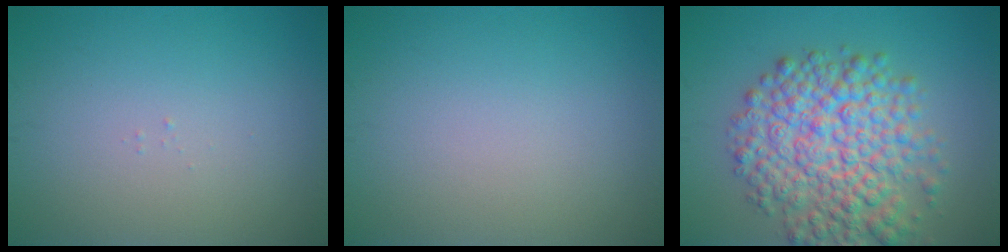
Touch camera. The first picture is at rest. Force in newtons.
{"total": 0.0}
{"total": 8.8, "press": 8.8, "slide": 0.2}